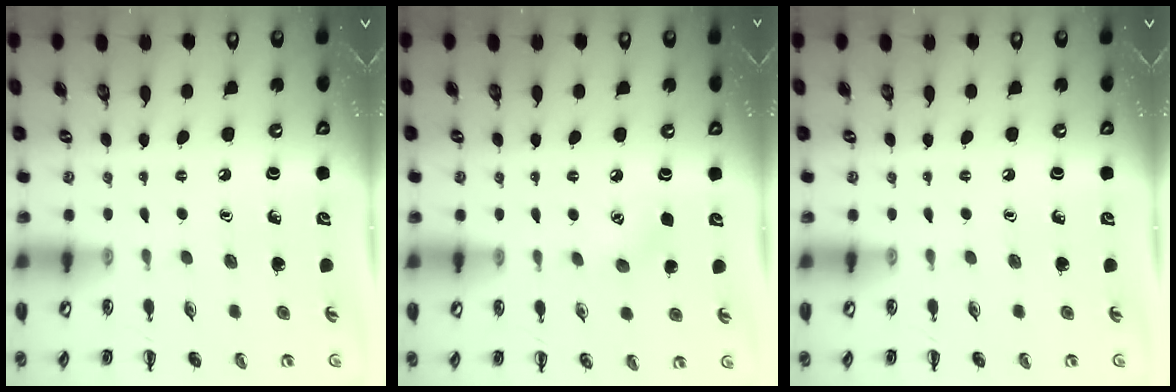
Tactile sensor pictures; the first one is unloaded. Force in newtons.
{"total": 3.7, "press": 3.5, "slide": 1.1}
{"total": 0.0}